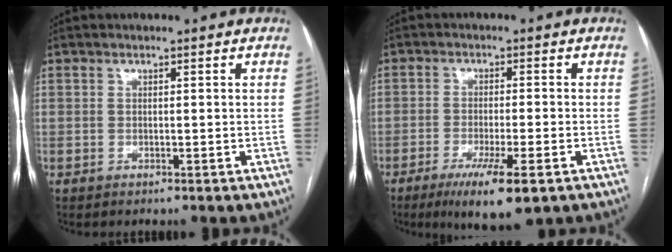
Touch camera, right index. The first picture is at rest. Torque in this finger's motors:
{"motor_torque": [0.14, -0.02, 0.18, 0.00]}